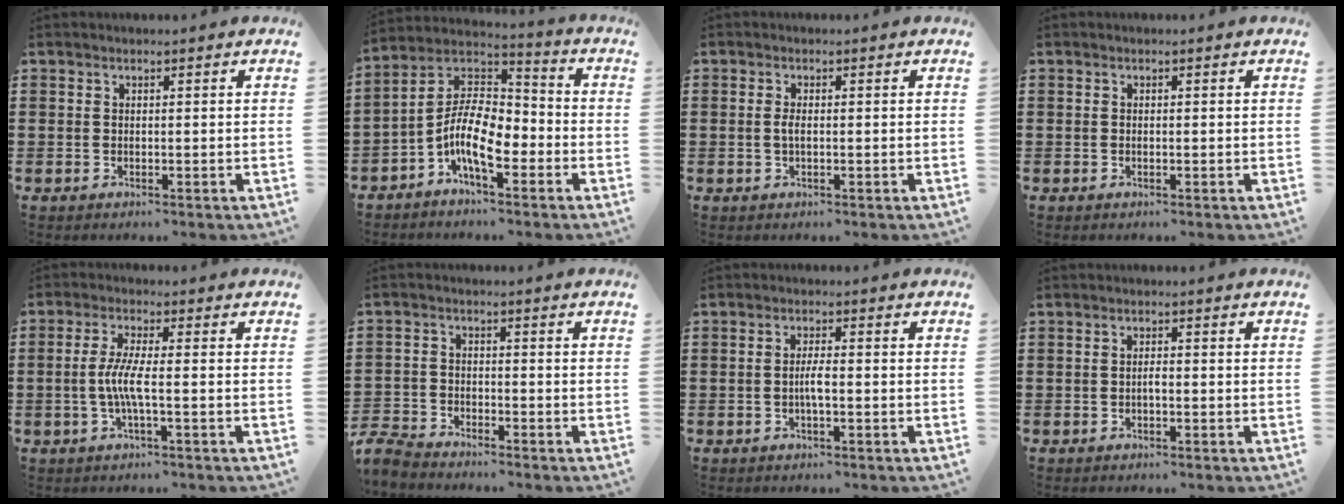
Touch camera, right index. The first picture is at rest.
{"total": 10.3, "force": [-4.3, 4.3, 8.3], "torque": [-0.192, -0.010, -0.089]}
{"total": 1.6, "force": [-0.2, 0.5, 1.5], "torque": [-0.035, -0.002, -0.007]}
{"total": 0.0}
{"total": 4.8, "force": [-1.0, 0.4, 4.7], "torque": [-0.106, -0.009, -0.029]}
{"total": 3.7, "force": [-3.6, 0.5, 0.2], "torque": [-0.021, -0.002, -0.081]}
{"total": 2.6, "force": [-0.6, 0.5, 2.5], "torque": [-0.053, -0.001, -0.015]}
{"total": 1.2, "force": [-0.4, 0.3, 1.1], "torque": [-0.023, 0.000, -0.007]}